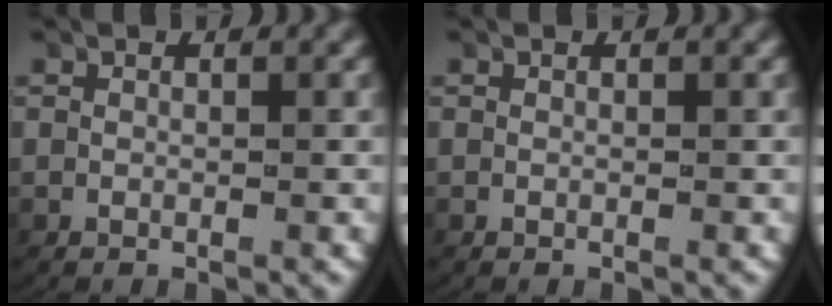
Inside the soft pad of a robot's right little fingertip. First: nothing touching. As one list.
[{"total": 0.0}]